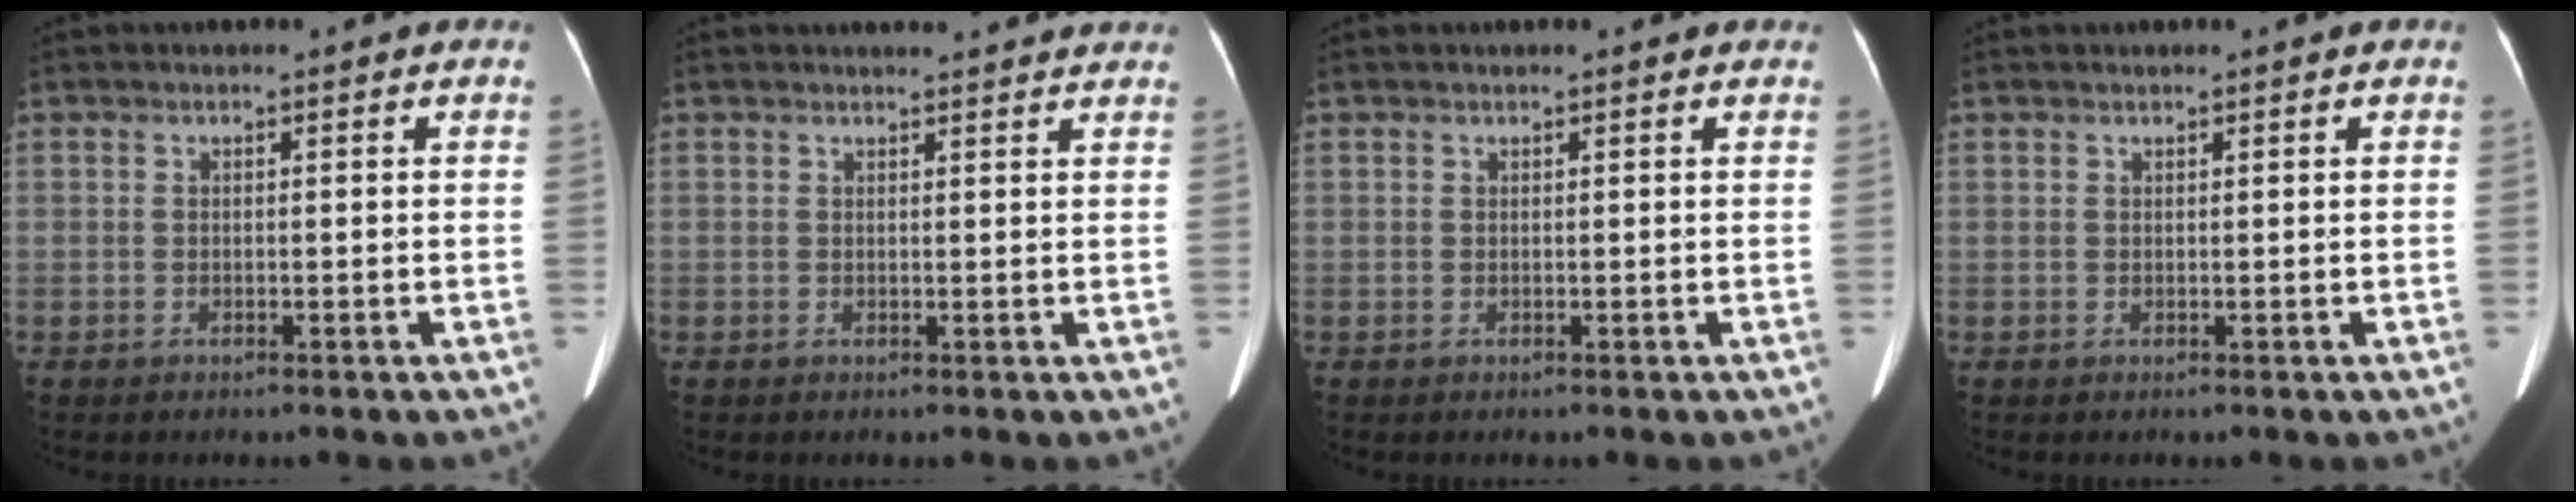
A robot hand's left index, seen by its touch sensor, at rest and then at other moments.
{"total": 6.1, "force": [5.9, 0.6, 1.3], "torque": [-0.010, 0.017, 0.054]}
{"total": 2.2, "force": [2.0, 0.4, 0.8], "torque": [-0.011, 0.022, 0.020]}
{"total": 0.5, "force": [0.5, 0.0, 0.2], "torque": [-0.006, 0.011, 0.012]}